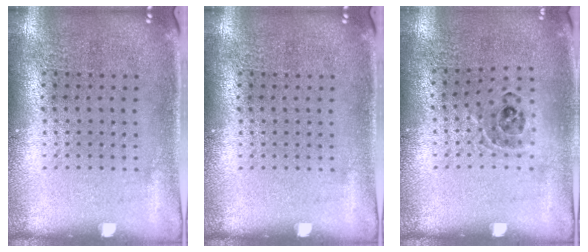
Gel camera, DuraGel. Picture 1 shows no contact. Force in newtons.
{"total": 0.0}
{"total": 0.9, "press": 0.9, "slide": 0.1}